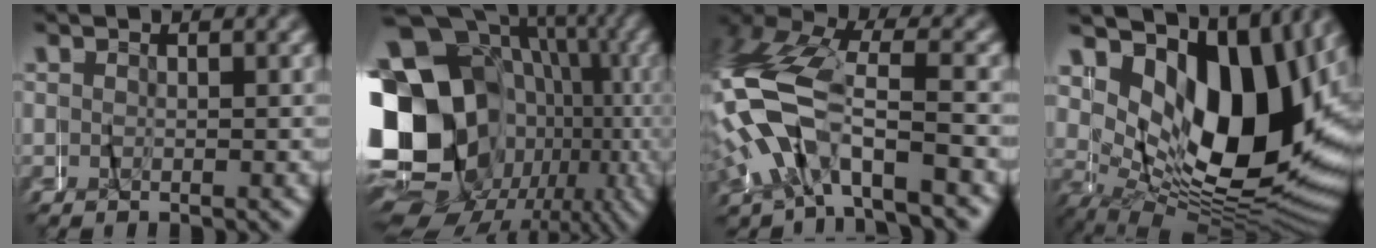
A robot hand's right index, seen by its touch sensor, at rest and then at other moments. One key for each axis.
{"total": 22.2, "fx": -2.9, "fy": 16.5, "fz": 14.6, "tx": -0.262, "ty": -0.041, "tz": -0.040}
{"total": 5.6, "fx": -0.4, "fy": 3.6, "fz": 4.2, "tx": -0.128, "ty": 0.005, "tz": -0.017}
{"total": 18.7, "fx": 3.0, "fy": 11.0, "fz": 14.9, "tx": -0.242, "ty": 0.001, "tz": 0.045}